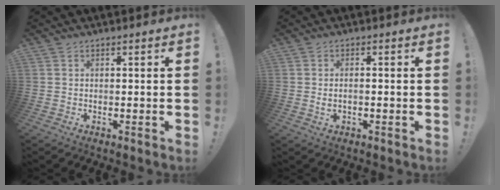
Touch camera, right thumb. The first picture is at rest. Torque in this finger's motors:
{"motor_torque": [-0.11, 0.10, 0.05, 0.24, 0.12]}